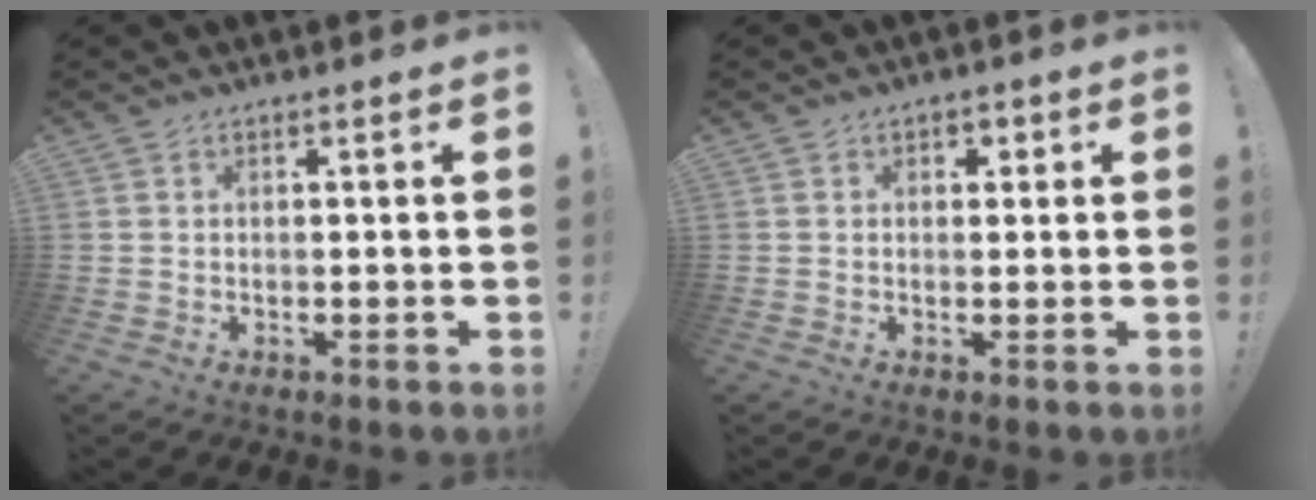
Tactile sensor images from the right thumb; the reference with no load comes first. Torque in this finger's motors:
{"motor_torque": [0.21, 0.63, -0.10, 0.06, 0.00]}